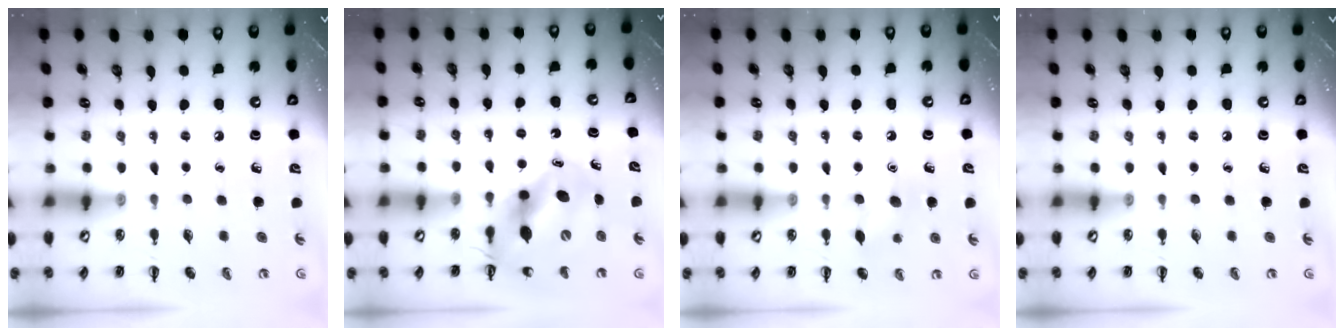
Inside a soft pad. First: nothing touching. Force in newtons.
{"total": 11.3, "press": 10.8, "slide": 3.1}
{"total": 7.1, "press": 6.9, "slide": 1.4}
{"total": 0.0}